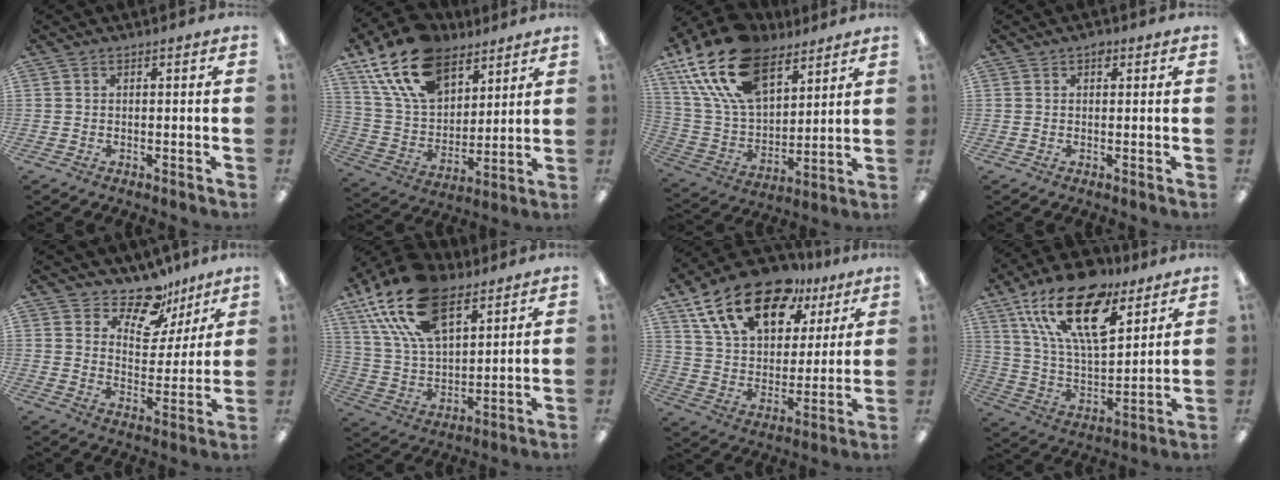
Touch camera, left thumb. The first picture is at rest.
{"total": 19.4, "force": [12.3, 11.3, 9.8], "torque": [-0.204, -0.052, 0.228]}
{"total": 22.8, "force": [14.1, 12.2, 13.2], "torque": [-0.275, -0.067, 0.256]}
{"total": 1.7, "force": [0.9, 1.1, 0.9], "torque": [-0.011, 0.000, 0.014]}
{"total": 12.6, "force": [10.2, 6.1, 4.2], "torque": [-0.071, -0.074, 0.187]}
{"total": 21.2, "force": [12.4, 11.2, 13.1], "torque": [-0.271, -0.047, 0.222]}
{"total": 20.4, "force": [12.7, 11.2, 11.4], "torque": [-0.199, -0.060, 0.230]}
{"total": 22.9, "force": [14.0, 9.8, 15.2], "torque": [-0.293, -0.073, 0.242]}